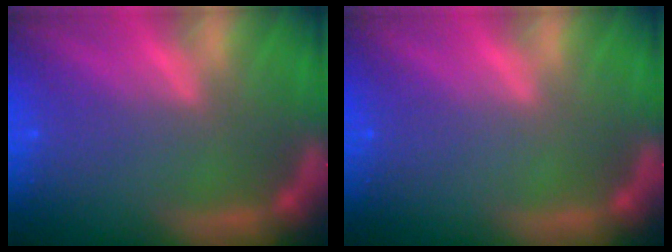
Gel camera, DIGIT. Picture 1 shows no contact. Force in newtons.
{"total": 0.0}